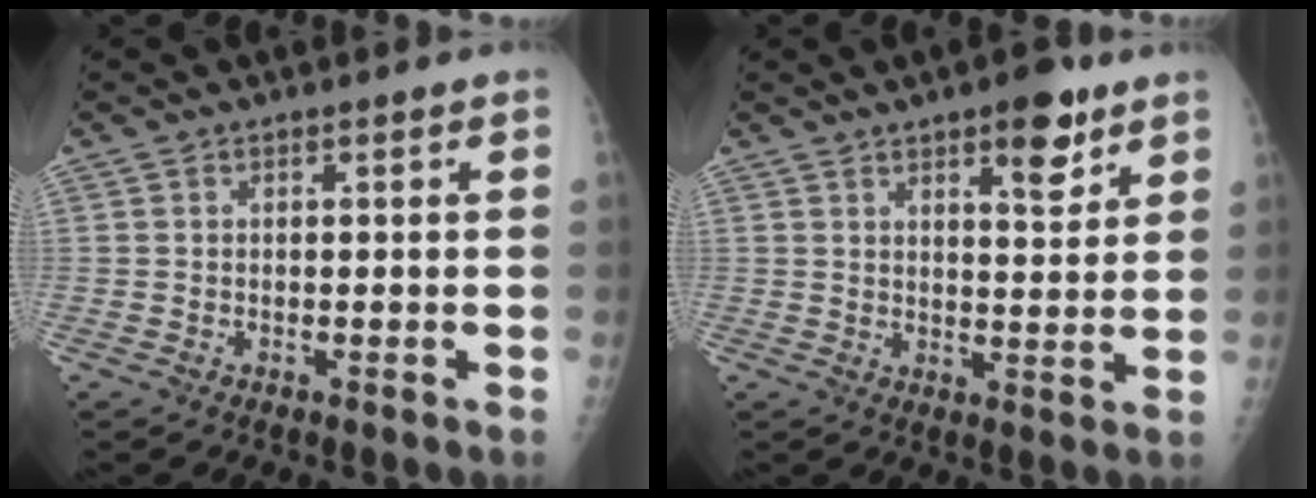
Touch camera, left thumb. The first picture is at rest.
{"total": 8.0, "force": [4.8, 2.8, 5.7], "torque": [-0.061, -0.027, 0.067]}